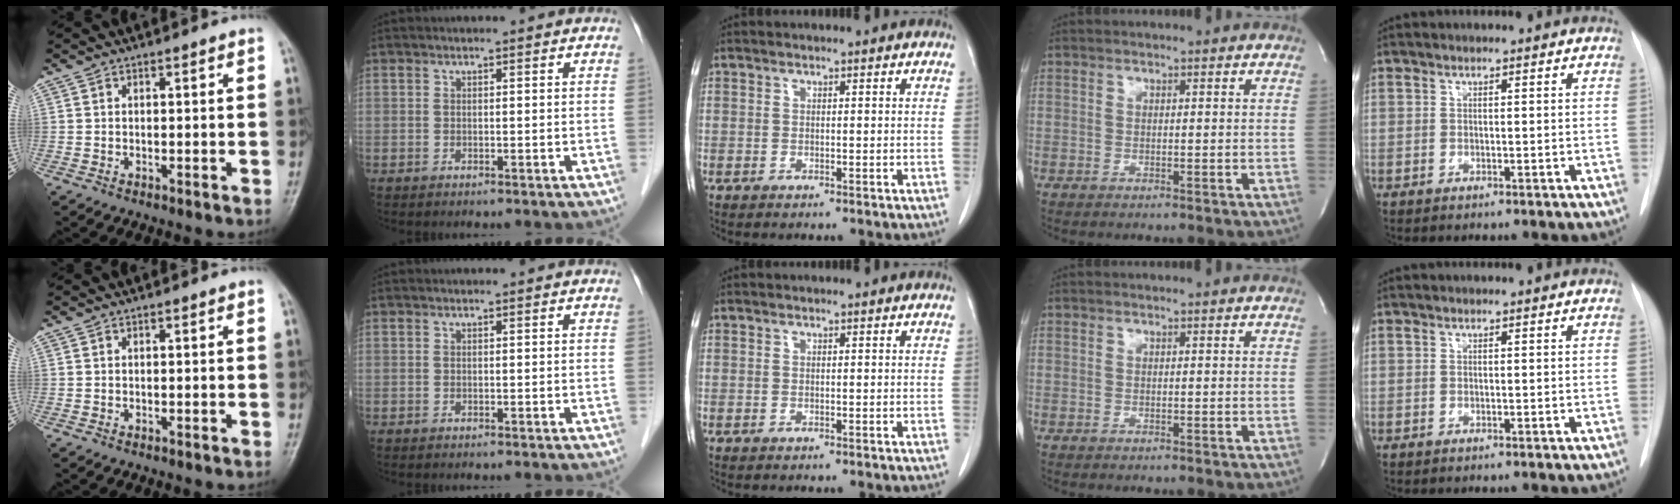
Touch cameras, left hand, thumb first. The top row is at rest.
{}